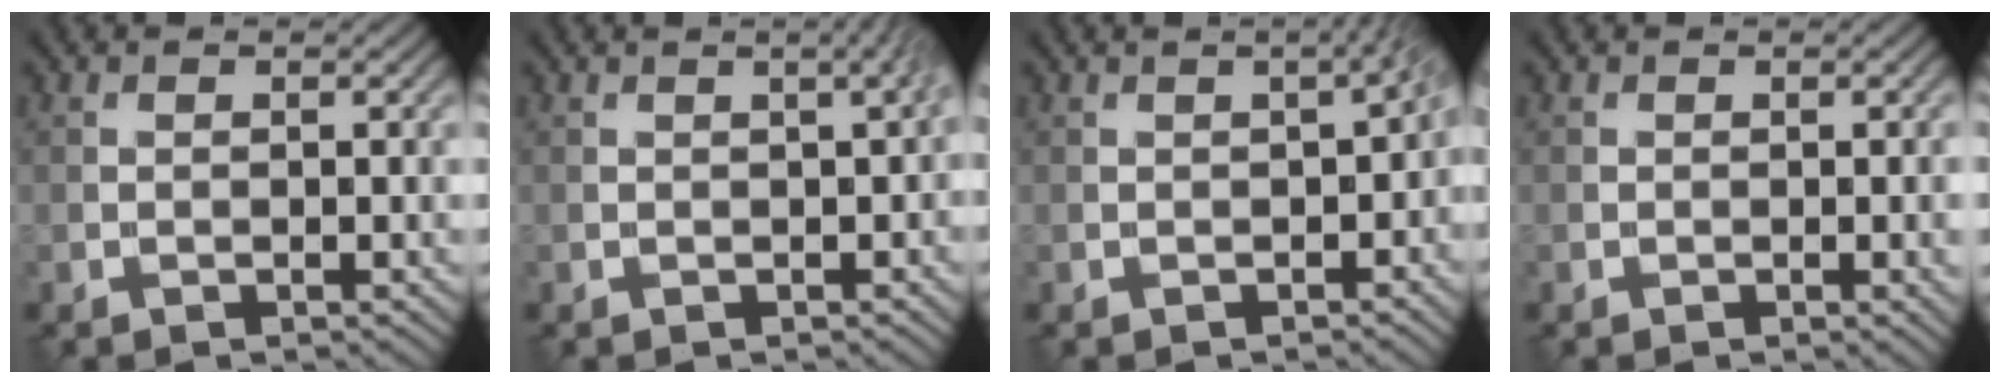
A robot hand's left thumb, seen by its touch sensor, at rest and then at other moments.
{"total": 2.8, "force": [0.4, 0.8, 2.6], "torque": [-0.015, 0.012, 0.003]}
{"total": 2.8, "force": [-0.4, 0.8, 2.7], "torque": [-0.027, 0.000, 0.004]}
{"total": 2.2, "force": [-0.3, 0.5, 2.1], "torque": [-0.026, 0.000, -0.002]}